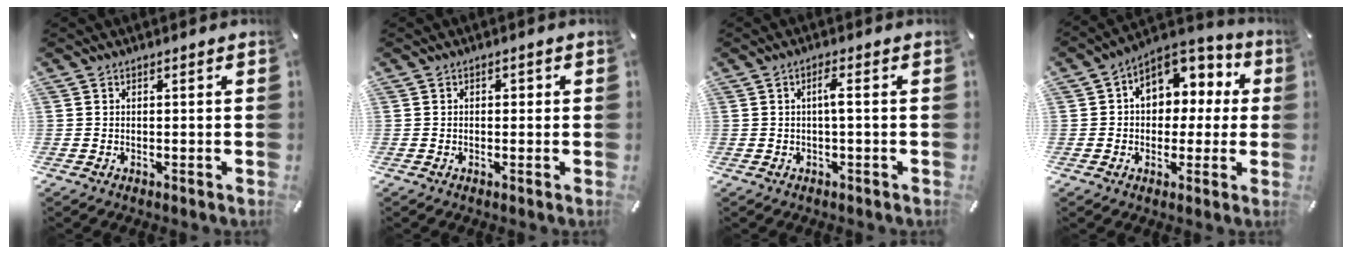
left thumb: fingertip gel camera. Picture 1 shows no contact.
{"total": 1.0, "force": [-0.2, 0.9, 0.5], "torque": [-0.011, 0.005, -0.006]}
{"total": 3.1, "force": [0.1, 0.3, 3.1], "torque": [-0.061, 0.004, -0.003]}
{"total": 9.6, "force": [1.6, 8.0, 5.0], "torque": [-0.068, -0.010, 0.030]}